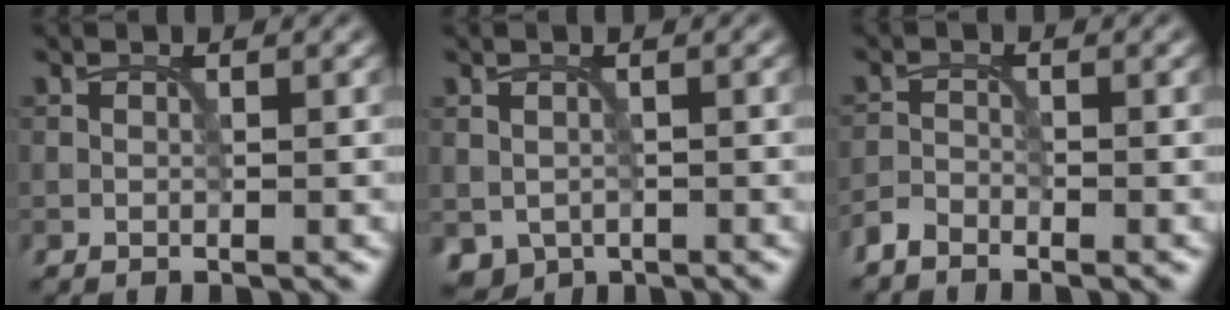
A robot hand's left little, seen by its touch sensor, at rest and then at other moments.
{"total": 1.2, "force": [-0.3, 1.1, 0.6], "torque": [-0.012, -0.008, -0.003]}
{"total": 1.5, "force": [-1.4, 0.4, 0.2], "torque": [-0.005, 0.002, -0.035]}